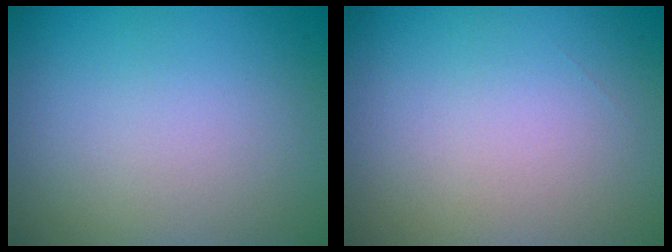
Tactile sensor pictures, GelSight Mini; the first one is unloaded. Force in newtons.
{"total": 0.0}